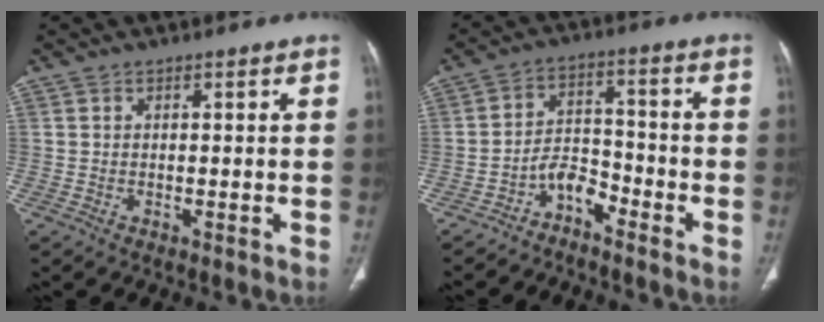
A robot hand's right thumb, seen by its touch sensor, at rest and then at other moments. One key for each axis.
{"total": 5.1, "fx": -4.0, "fy": 2.2, "fz": 2.3, "tx": -0.028, "ty": 0.048, "tz": -0.079}